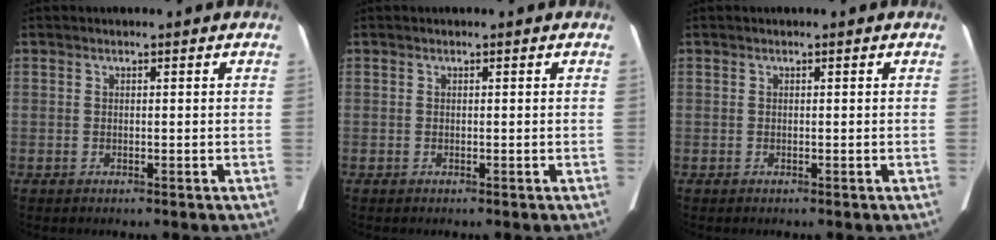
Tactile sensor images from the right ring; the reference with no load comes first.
{"total": 0.0}
{"total": 0.0}